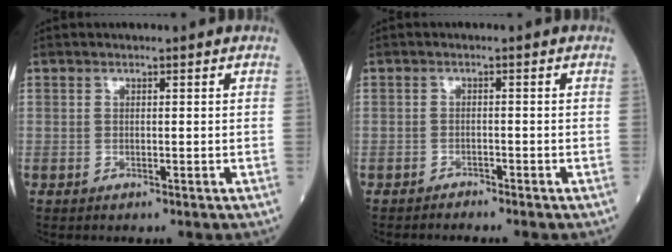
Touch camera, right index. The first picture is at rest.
{"total": 1.3, "force": [-1.3, -0.1, -0.1], "torque": [0.001, -0.003, -0.021]}